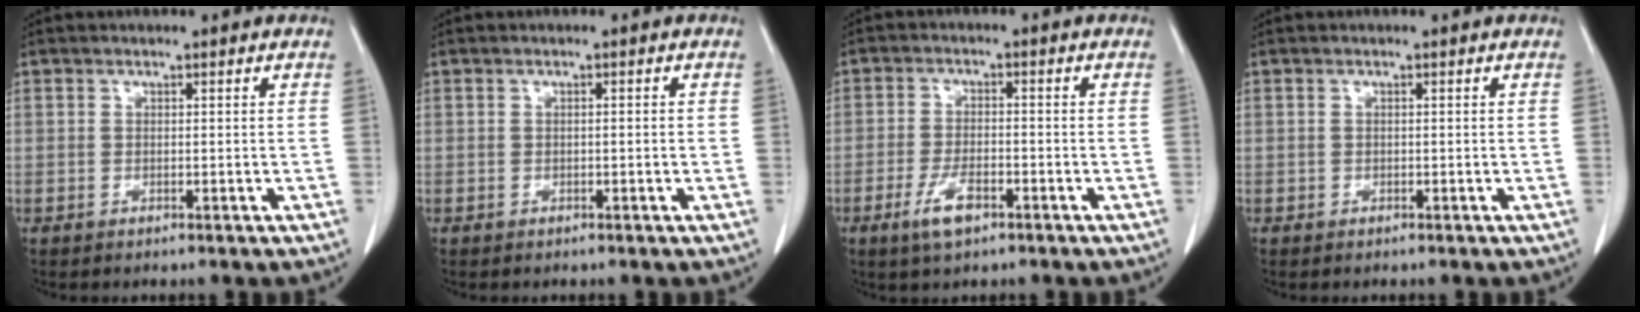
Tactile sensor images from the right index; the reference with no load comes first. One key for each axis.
{"total": 0.9, "fx": -0.1, "fy": 0.1, "fz": 0.9, "tx": -0.014, "ty": 0.001, "tz": 0.001}
{"total": 4.9, "fx": -2.8, "fy": 1.5, "fz": 3.7, "tx": -0.078, "ty": -0.004, "tz": -0.049}
{"total": 0.0}